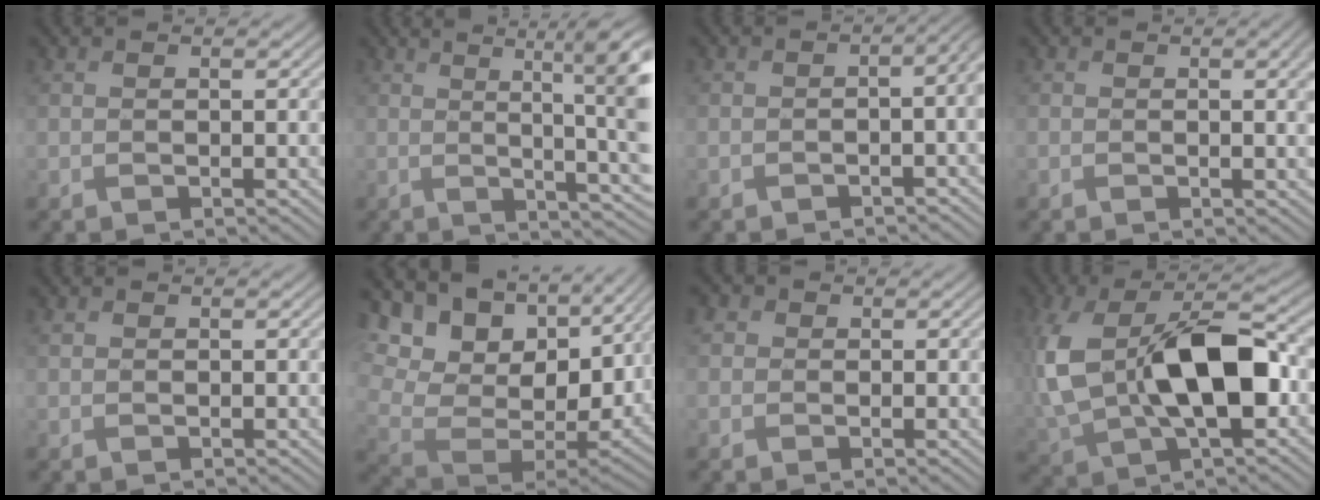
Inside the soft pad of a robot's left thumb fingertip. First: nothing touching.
{"total": 10.9, "force": [1.9, 2.4, 10.5], "torque": [-0.141, 0.010, 0.037]}
{"total": 3.0, "force": [-1.5, 0.9, 2.4], "torque": [-0.033, 0.000, -0.024]}
{"total": 3.6, "force": [0.2, 1.0, 3.5], "torque": [-0.047, -0.001, 0.003]}
{"total": 0.5, "force": [0.3, 0.4, 0.3], "torque": [-0.007, 0.000, 0.006]}
{"total": 15.4, "force": [6.1, 9.4, 10.5], "torque": [-0.232, -0.003, 0.129]}
{"total": 2.2, "force": [0.5, 2.0, 0.6], "torque": [-0.020, 0.003, 0.000]}
{"total": 14.9, "force": [0.4, 8.3, 12.4], "torque": [-0.272, -0.009, 0.019]}